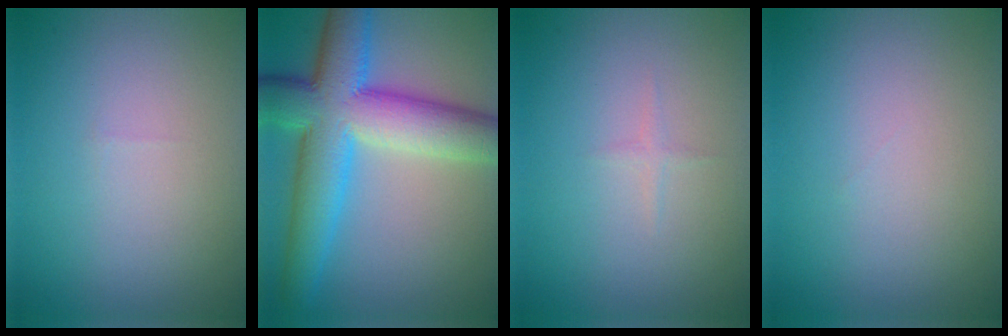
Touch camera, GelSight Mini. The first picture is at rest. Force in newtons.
{"total": 11.4, "press": 11.4, "slide": 0.1}
{"total": 0.6, "press": 0.6, "slide": 0.0}
{"total": 0.0}